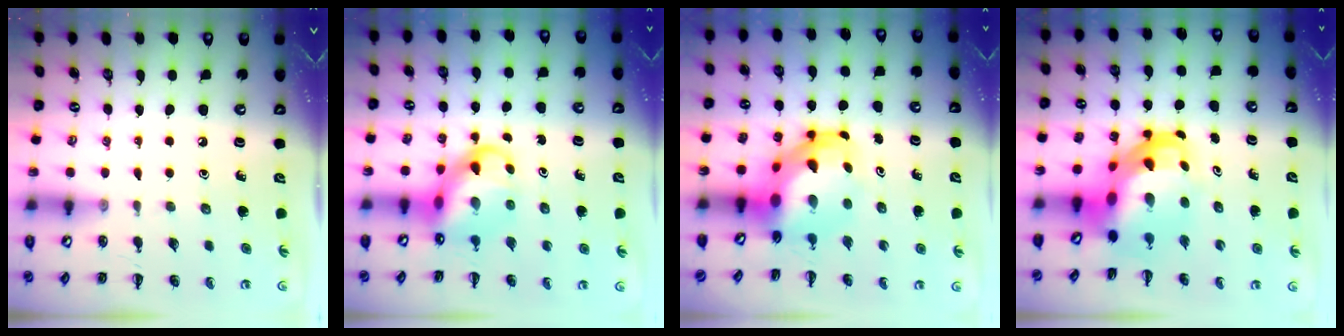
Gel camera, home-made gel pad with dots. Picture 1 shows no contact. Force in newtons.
{"total": 8.7, "press": 8.3, "slide": 2.5}
{"total": 6.6, "press": 6.3, "slide": 2.0}
{"total": 8.8, "press": 8.5, "slide": 2.3}